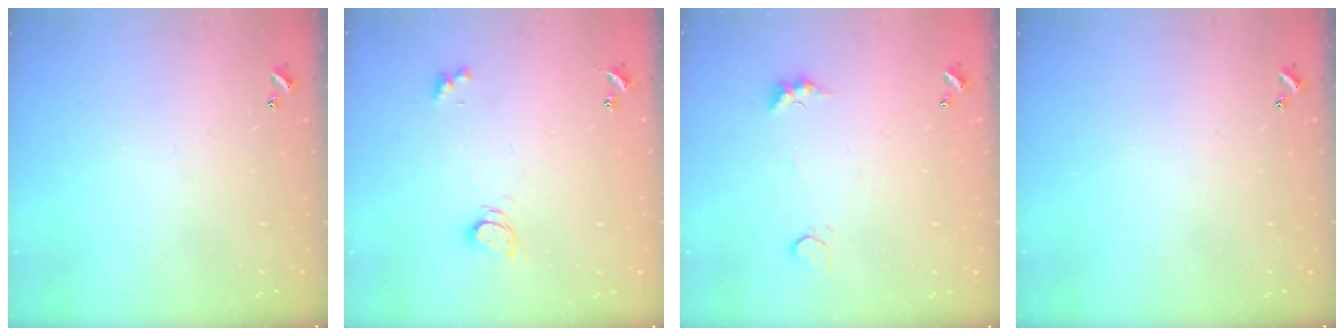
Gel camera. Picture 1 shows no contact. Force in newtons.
{"total": 2.5, "press": 2.5, "slide": 0.4}
{"total": 3.8, "press": 3.8, "slide": 0.6}
{"total": 0.0}